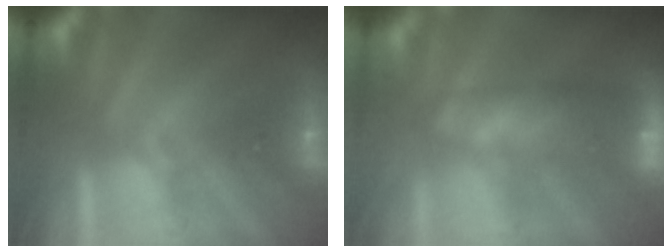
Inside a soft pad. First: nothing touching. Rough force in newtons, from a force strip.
{"total": 8.4}